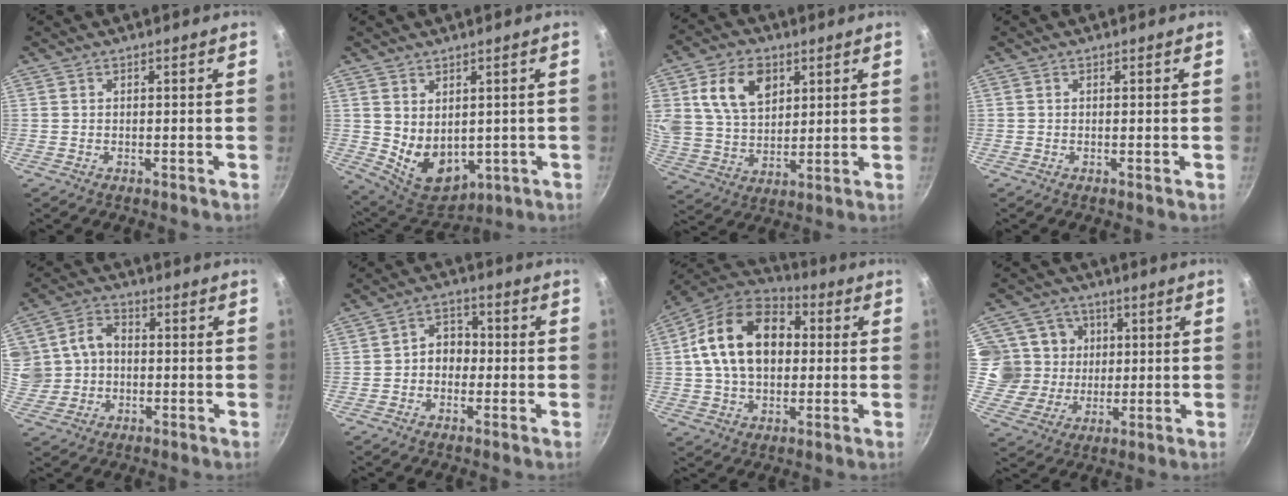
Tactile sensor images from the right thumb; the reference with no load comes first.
{"total": 9.9, "force": [0.8, 7.1, 6.8], "torque": [-0.084, -0.026, 0.042]}
{"total": 13.7, "force": [5.1, 9.6, 8.4], "torque": [-0.131, -0.014, 0.097]}
{"total": 0.0}
{"total": 10.3, "force": [0.6, 8.9, 5.0], "torque": [-0.078, 0.017, 0.011]}
{"total": 5.5, "force": [-0.8, 4.4, 3.1], "torque": [-0.011, 0.021, -0.023]}
{"total": 18.9, "force": [2.5, 13.0, 13.5], "torque": [-0.203, 0.029, 0.026]}
{"total": 12.0, "force": [2.0, 11.2, 3.7], "torque": [-0.036, 0.001, 0.032]}